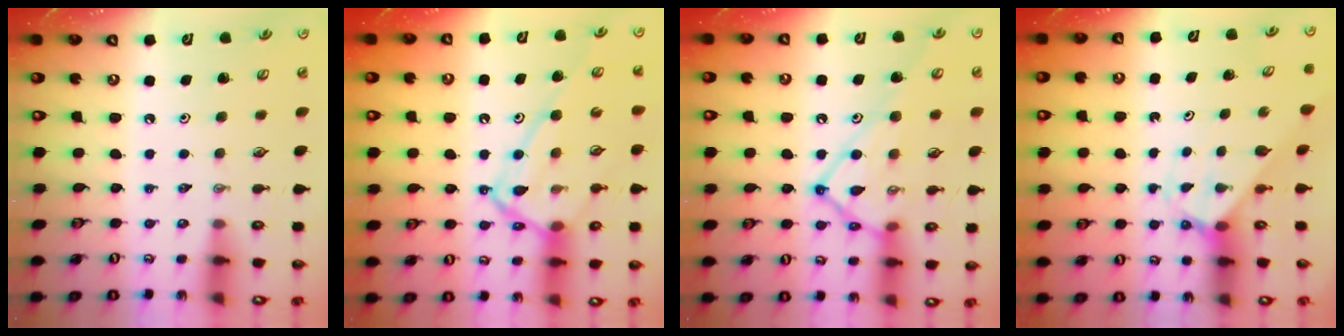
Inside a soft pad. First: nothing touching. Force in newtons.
{"total": 15.4, "press": 15.3, "slide": 1.1}
{"total": 16.5, "press": 16.4, "slide": 2.0}
{"total": 2.0, "press": 2.0, "slide": 0.1}